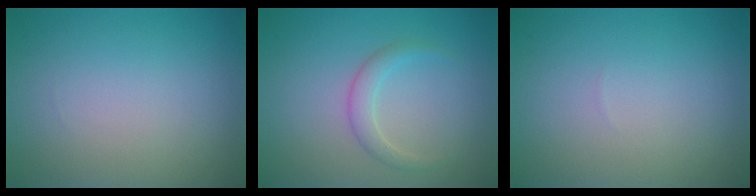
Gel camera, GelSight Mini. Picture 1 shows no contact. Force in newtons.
{"total": 1.7, "press": 1.7, "slide": 0.1}
{"total": 0.0}